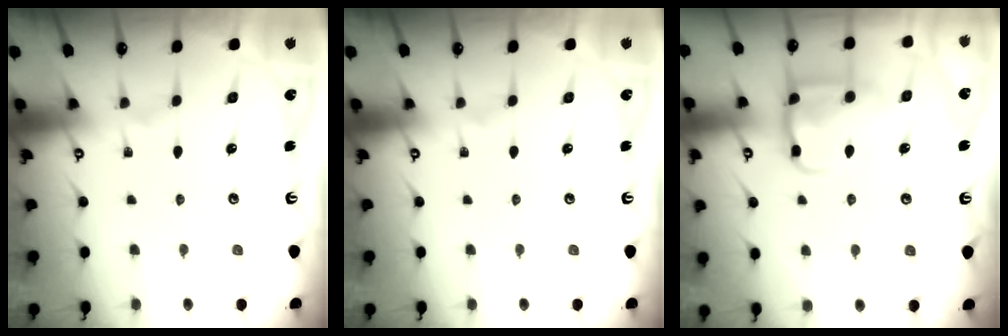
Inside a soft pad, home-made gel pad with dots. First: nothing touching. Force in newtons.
{"total": 0.0}
{"total": 11.8, "press": 11.8, "slide": 1.2}